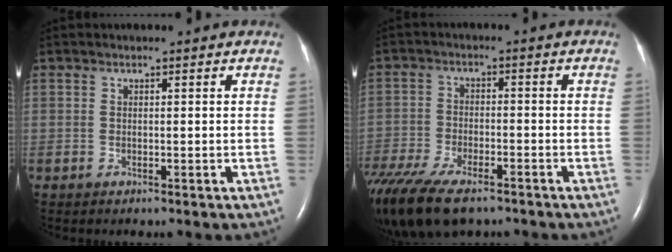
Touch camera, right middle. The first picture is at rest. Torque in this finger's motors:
{"motor_torque": [0.31, -0.36, 0.33, 0.21]}